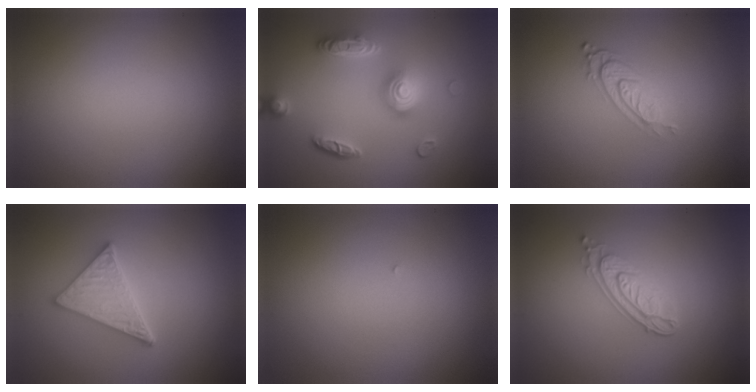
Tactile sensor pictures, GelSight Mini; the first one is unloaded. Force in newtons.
{"total": 4.9, "press": 3.7, "slide": 3.3}
{"total": 3.1, "press": 2.1, "slide": 2.3}
{"total": 4.6, "press": 3.7, "slide": 2.8}
{"total": 0.0}
{"total": 3.3, "press": 2.7, "slide": 1.9}